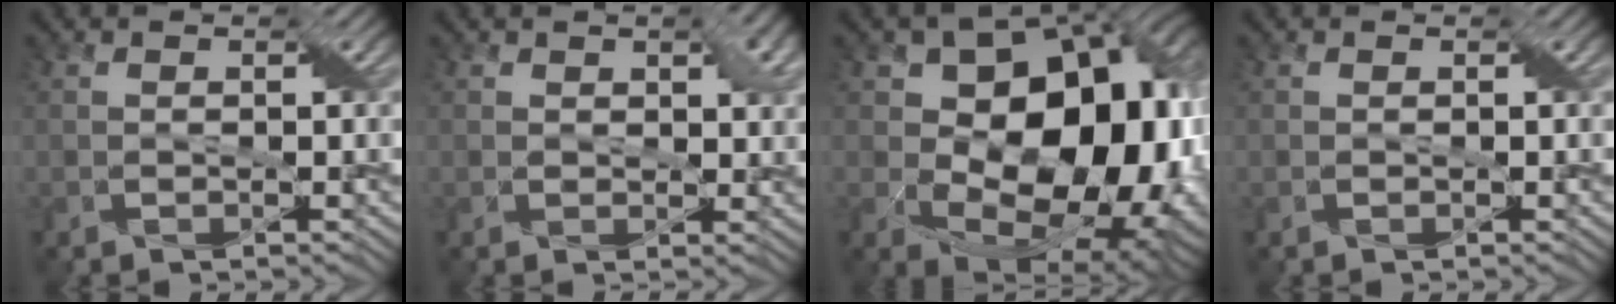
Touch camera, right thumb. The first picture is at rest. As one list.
[{"total": 2.2, "force": [1.1, 1.3, 1.4], "torque": [-0.023, -0.003, 0.014]}, {"total": 18.6, "force": [2.0, 11.9, 14.2], "torque": [-0.189, -0.018, 0.050]}, {"total": 0.0}]